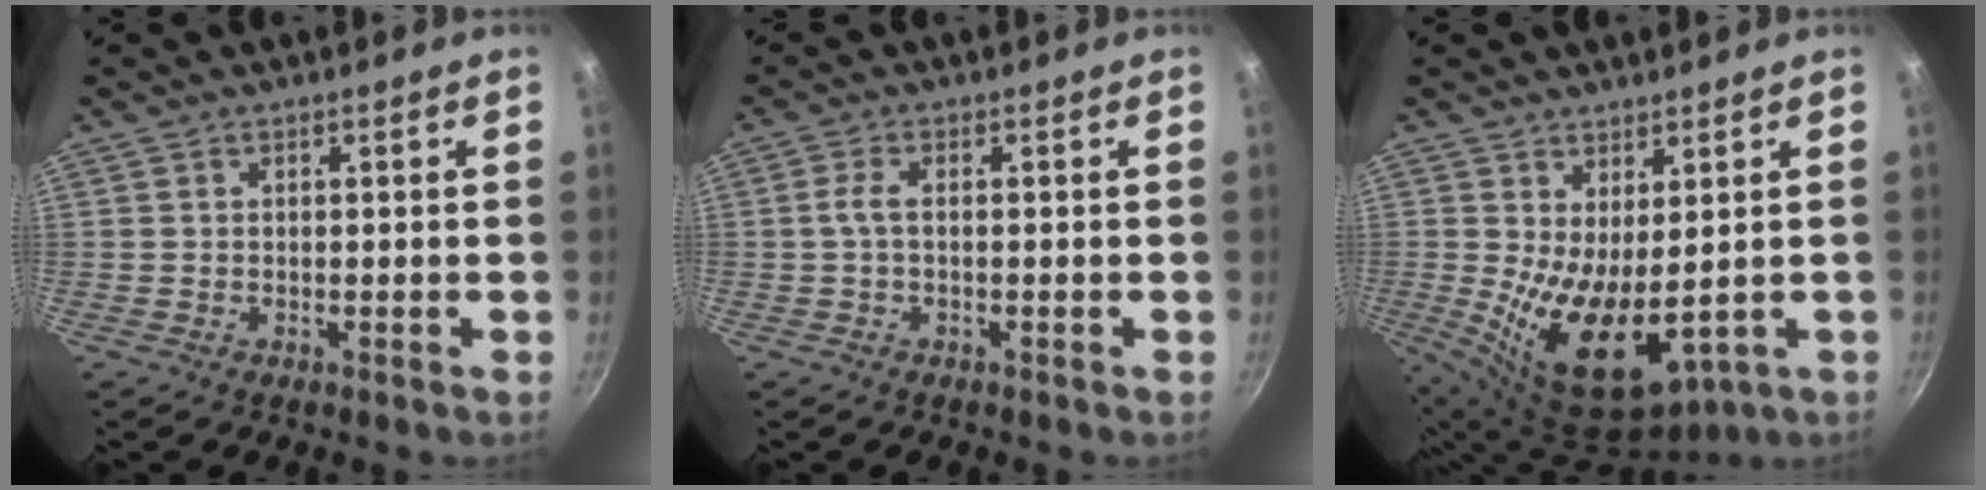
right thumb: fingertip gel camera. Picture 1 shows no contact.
{"total": 2.5, "force": [-0.2, 0.9, 2.4], "torque": [-0.062, 0.008, -0.007]}
{"total": 12.3, "force": [0.4, 6.2, 10.6], "torque": [-0.162, -0.038, 0.030]}